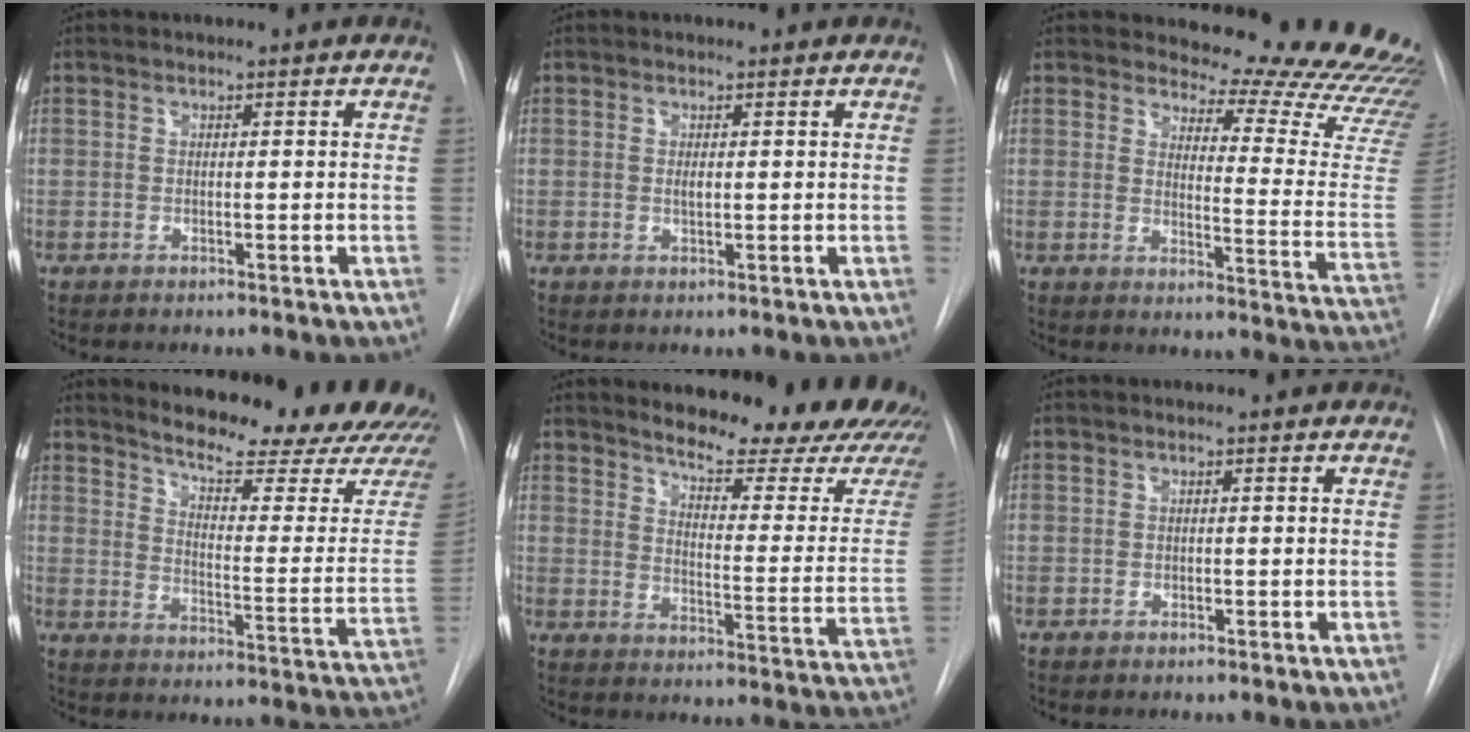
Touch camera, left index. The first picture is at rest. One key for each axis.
{"total": 1.0, "fx": 0.2, "fy": 0.4, "fz": 0.9, "tx": -0.017, "ty": -0.002, "tz": 0.003}
{"total": 22.1, "fx": 21.6, "fy": 2.6, "fz": 3.9, "tx": -0.031, "ty": -0.172, "tz": 0.226}
{"total": 22.2, "fx": 20.1, "fy": 2.3, "fz": 9.0, "tx": -0.128, "ty": -0.093, "tz": 0.247}
{"total": 20.8, "fx": 18.8, "fy": 2.4, "fz": 8.6, "tx": -0.117, "ty": -0.095, "tz": 0.224}
{"total": 0.0}